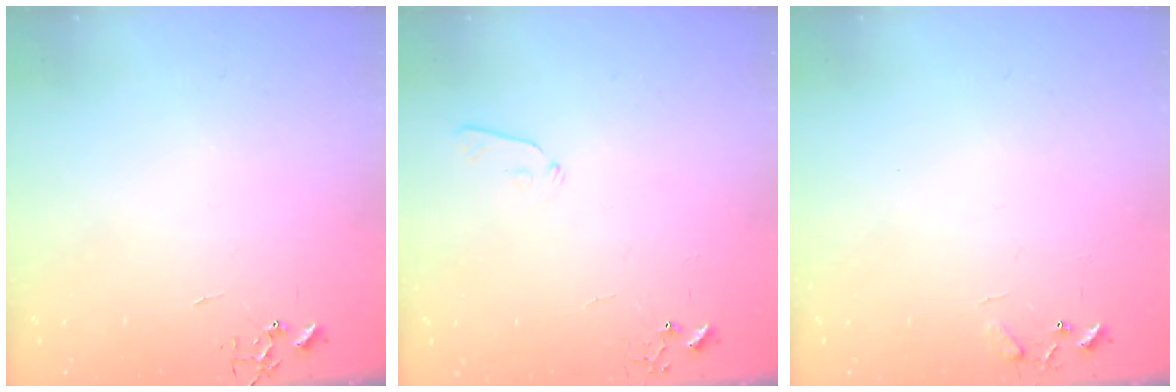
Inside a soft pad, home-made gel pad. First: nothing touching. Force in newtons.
{"total": 4.8, "press": 4.7, "slide": 1.0}
{"total": 5.8, "press": 5.8, "slide": 0.5}